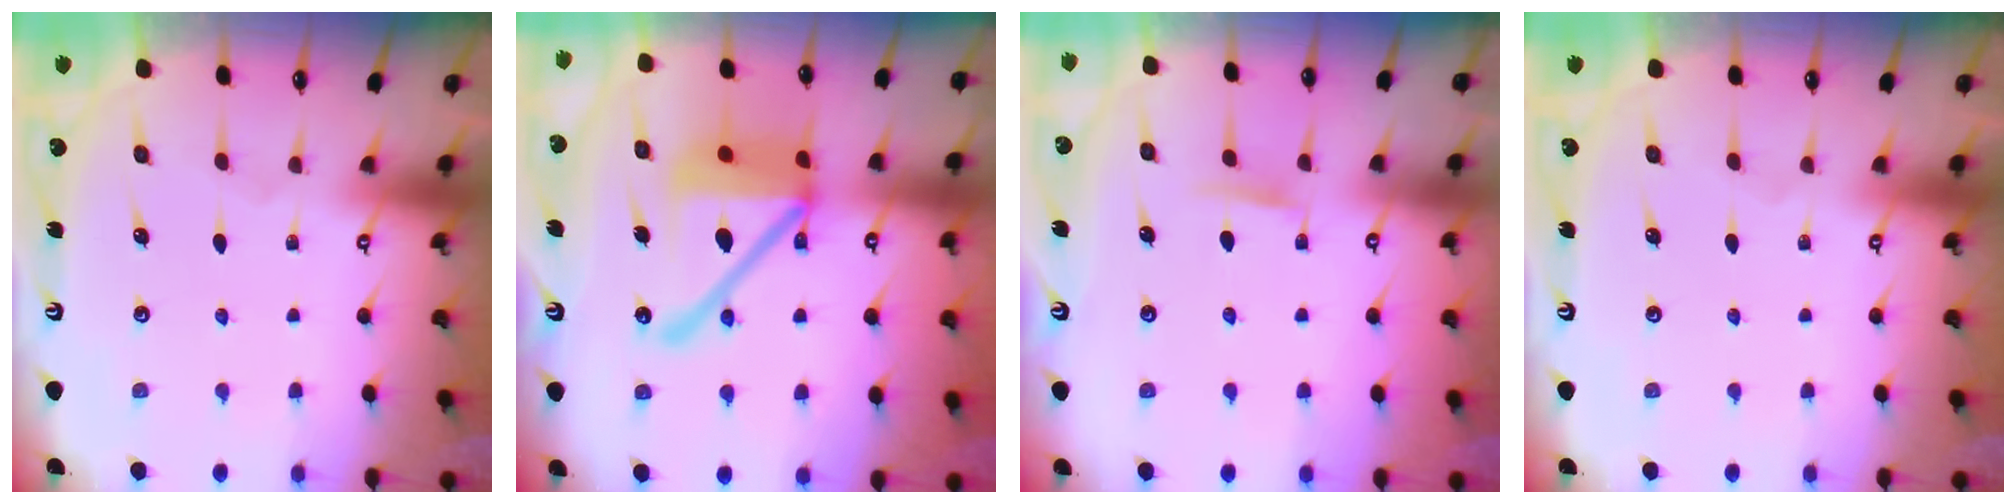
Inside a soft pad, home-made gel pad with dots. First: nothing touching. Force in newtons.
{"total": 19.5, "press": 19.3, "slide": 2.7}
{"total": 3.8, "press": 3.8, "slide": 0.5}
{"total": 0.0}